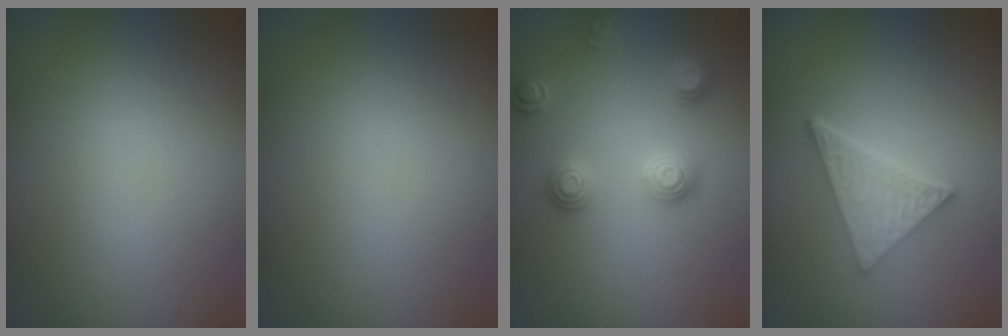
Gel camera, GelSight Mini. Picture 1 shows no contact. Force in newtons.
{"total": 0.0}
{"total": 3.0, "press": 2.9, "slide": 0.6}
{"total": 5.3, "press": 3.9, "slide": 3.6}